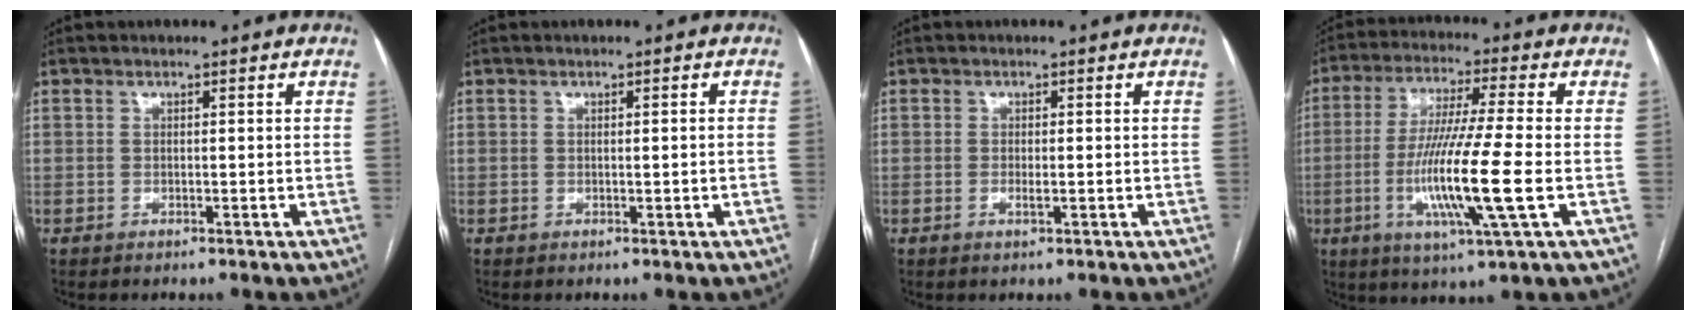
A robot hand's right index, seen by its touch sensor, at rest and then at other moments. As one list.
[{"total": 0.9, "force": [-0.2, -0.1, 0.9], "torque": [-0.015, -0.001, 0.002]}, {"total": 1.2, "force": [-0.3, 0.3, 1.2], "torque": [-0.024, -0.002, -0.007]}, {"total": 14.1, "force": [-3.1, -0.4, 13.7], "torque": [-0.274, -0.020, -0.065]}]